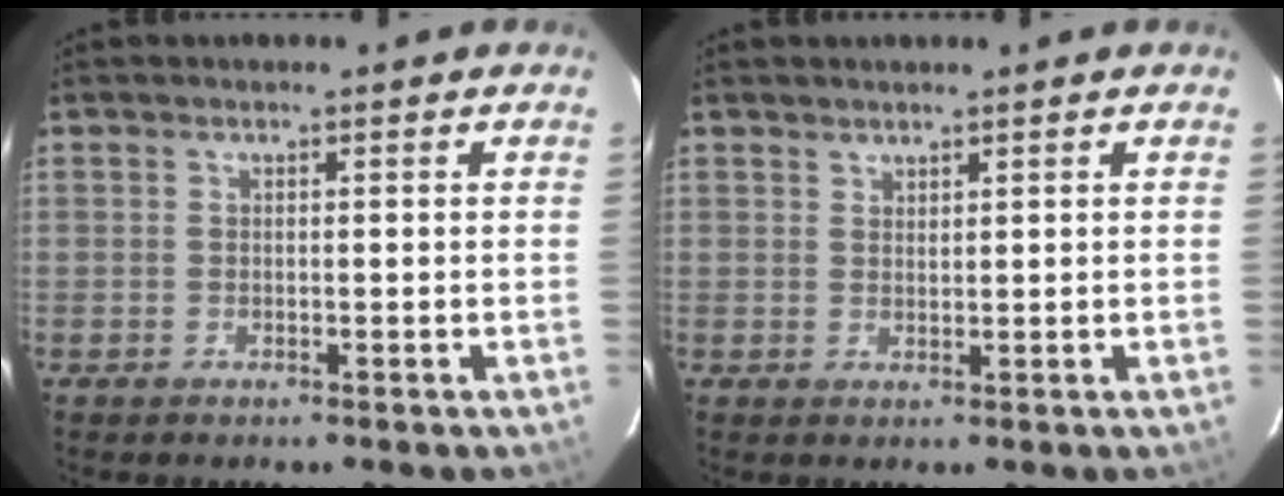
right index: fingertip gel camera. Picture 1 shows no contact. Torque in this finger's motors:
{"motor_torque": [0.01, 0.15, -0.09, 0.01]}